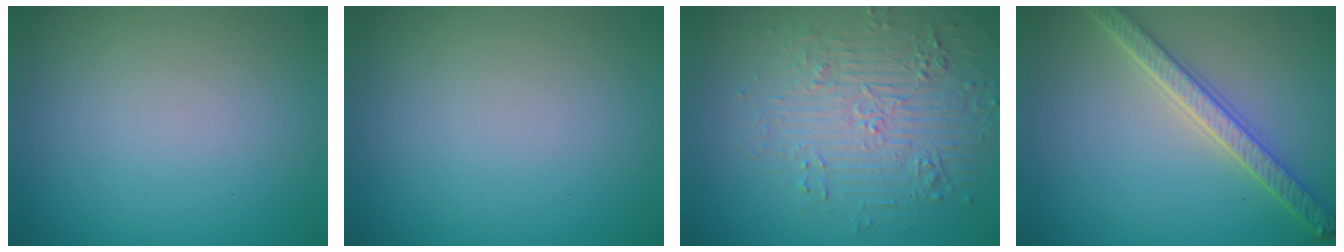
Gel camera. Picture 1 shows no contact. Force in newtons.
{"total": 0.0}
{"total": 4.8, "press": 4.2, "slide": 2.2}
{"total": 4.1, "press": 3.5, "slide": 2.2}